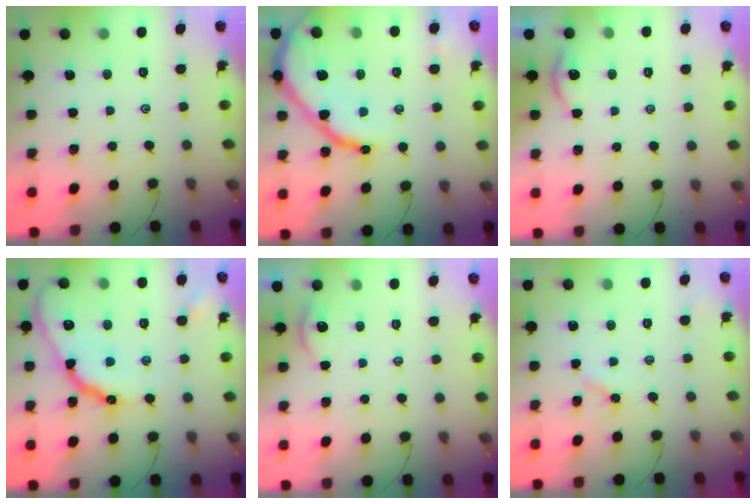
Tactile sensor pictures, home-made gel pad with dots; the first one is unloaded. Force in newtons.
{"total": 16.4, "press": 16.3, "slide": 1.4}
{"total": 1.9, "press": 1.9, "slide": 0.3}
{"total": 16.3, "press": 16.3, "slide": 1.3}
{"total": 2.2, "press": 2.2, "slide": 0.3}
{"total": 2.8, "press": 2.8, "slide": 0.5}